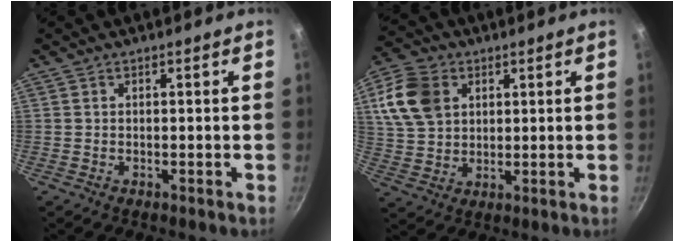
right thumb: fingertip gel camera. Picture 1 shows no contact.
{"total": 12.0, "force": [3.9, 8.9, 7.0], "torque": [-0.119, 0.000, 0.074]}